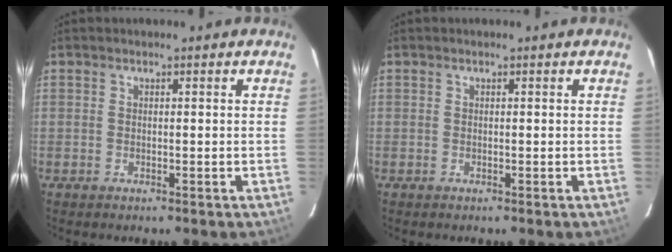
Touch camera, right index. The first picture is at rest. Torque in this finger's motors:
{"motor_torque": [0.07, 0.08, 0.00, 0.01]}